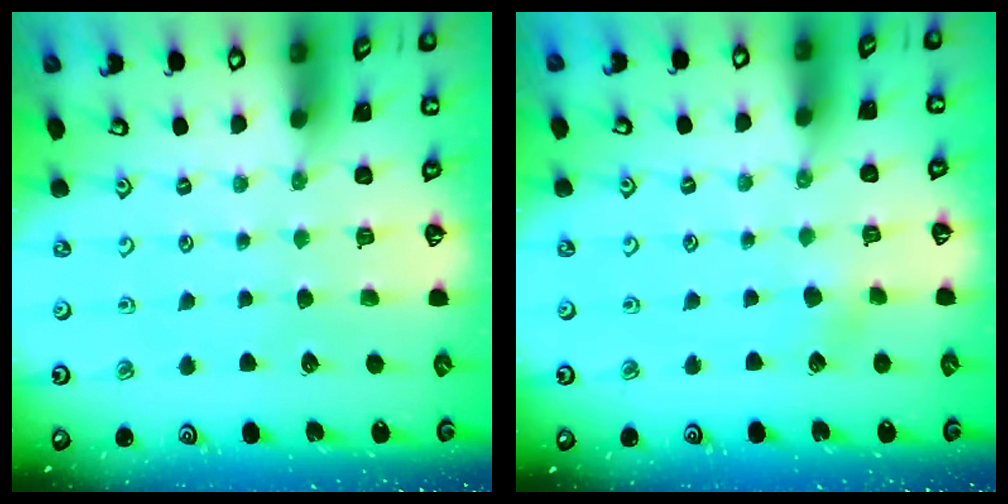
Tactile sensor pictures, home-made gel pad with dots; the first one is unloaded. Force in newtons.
{"total": 2.8, "press": 2.8, "slide": 0.6}